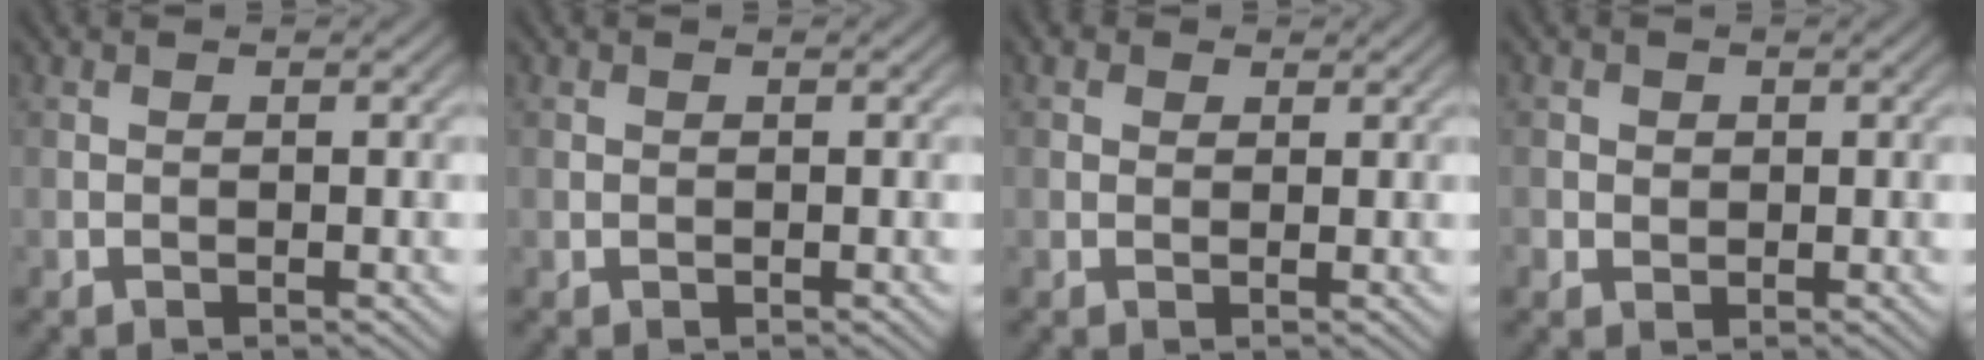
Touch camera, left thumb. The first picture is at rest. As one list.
[{"total": 0.5, "force": [0.0, 0.5, 0.1], "torque": [0.001, -0.003, 0.001]}, {"total": 1.5, "force": [0.8, 1.2, 0.5], "torque": [-0.010, 0.002, 0.011]}, {"total": 1.7, "force": [0.2, 1.6, 0.4], "torque": [-0.006, -0.005, 0.003]}]